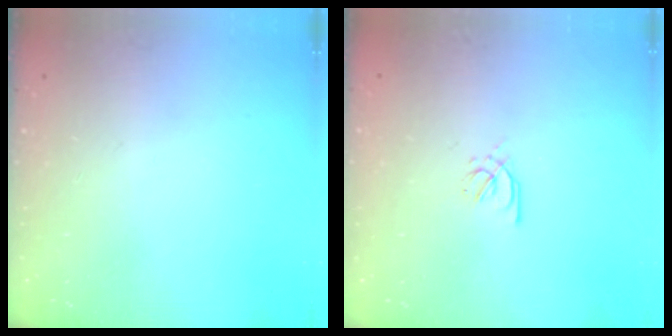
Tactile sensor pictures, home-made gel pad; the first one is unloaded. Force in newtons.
{"total": 2.6, "press": 2.5, "slide": 0.7}